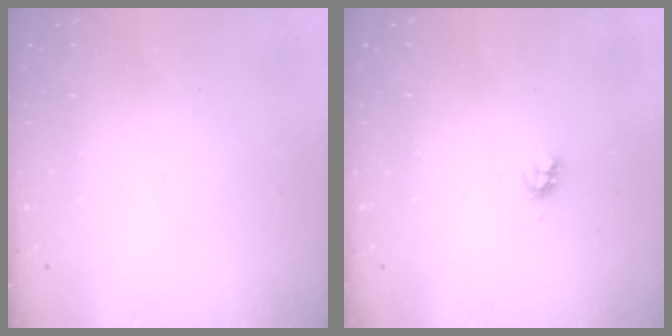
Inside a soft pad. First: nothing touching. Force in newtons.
{"total": 2.7, "press": 2.7, "slide": 0.2}